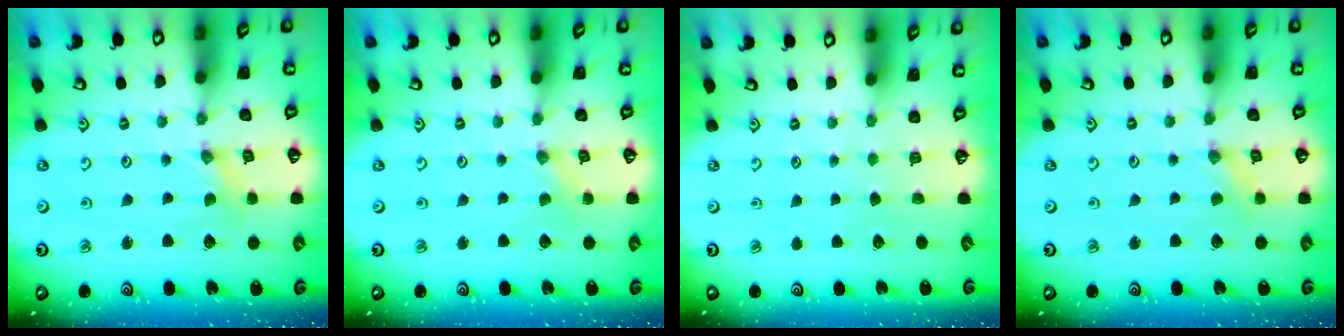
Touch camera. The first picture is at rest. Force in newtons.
{"total": 0.0}
{"total": 0.0}
{"total": 0.0}